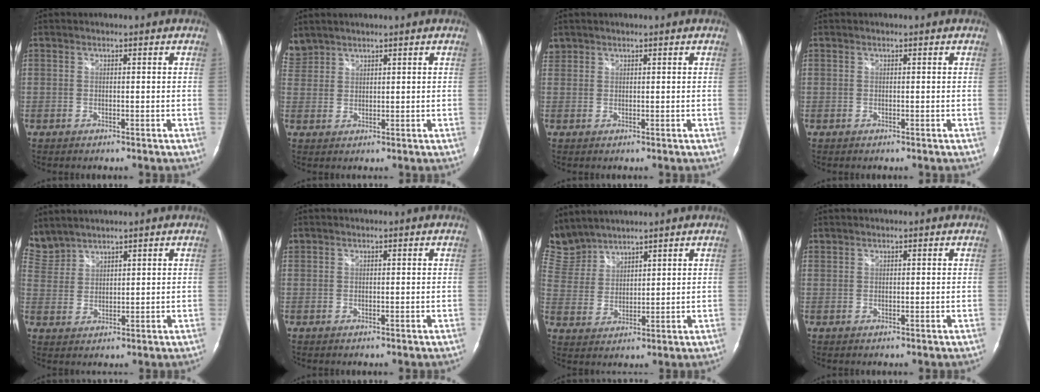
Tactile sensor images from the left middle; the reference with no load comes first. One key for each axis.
{"total": 3.6, "fx": 3.3, "fy": 1.4, "fz": -0.1, "tx": -0.004, "ty": 0.015, "tz": 0.074}
{"total": 1.6, "fx": 1.2, "fy": 1.0, "fz": 0.0, "tx": 0.004, "ty": 0.013, "tz": 0.023}
{"total": 0.0}
{"total": 7.0, "fx": 6.6, "fy": 2.1, "fz": 0.9, "tx": -0.041, "ty": 0.015, "tz": 0.148}
{"total": 0.5, "fx": 0.4, "fy": 0.3, "fz": 0.0, "tx": -0.003, "ty": 0.014, "tz": 0.009}
{"total": 8.9, "fx": 8.5, "fy": 2.6, "fz": 0.6, "tx": -0.030, "ty": 0.014, "tz": 0.189}
{"total": 0.6, "fx": 0.6, "fy": -0.1, "fz": 0.0, "tx": -0.010, "ty": 0.008, "tz": 0.018}